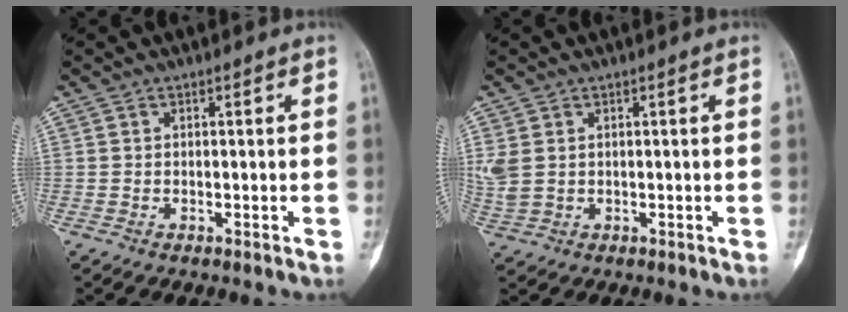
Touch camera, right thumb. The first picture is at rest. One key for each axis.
{"total": 4.1, "fx": 1.0, "fy": 2.9, "fz": 2.7, "tx": -0.078, "ty": 0.003, "tz": 0.032}